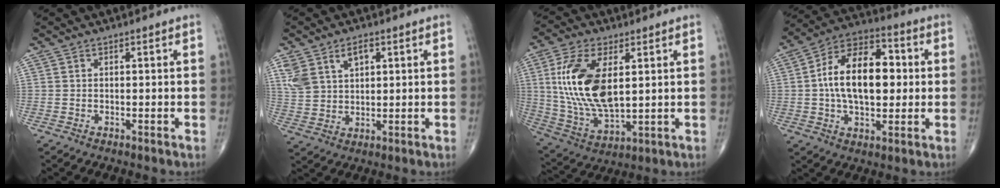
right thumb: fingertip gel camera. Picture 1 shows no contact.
{"total": 8.0, "force": [3.6, 5.0, 5.1], "torque": [-0.089, -0.005, 0.077]}
{"total": 17.2, "force": [3.5, 8.5, 14.5], "torque": [-0.290, -0.016, 0.076]}
{"total": 17.4, "force": [1.2, 9.9, 14.2], "torque": [-0.220, 0.025, 0.013]}